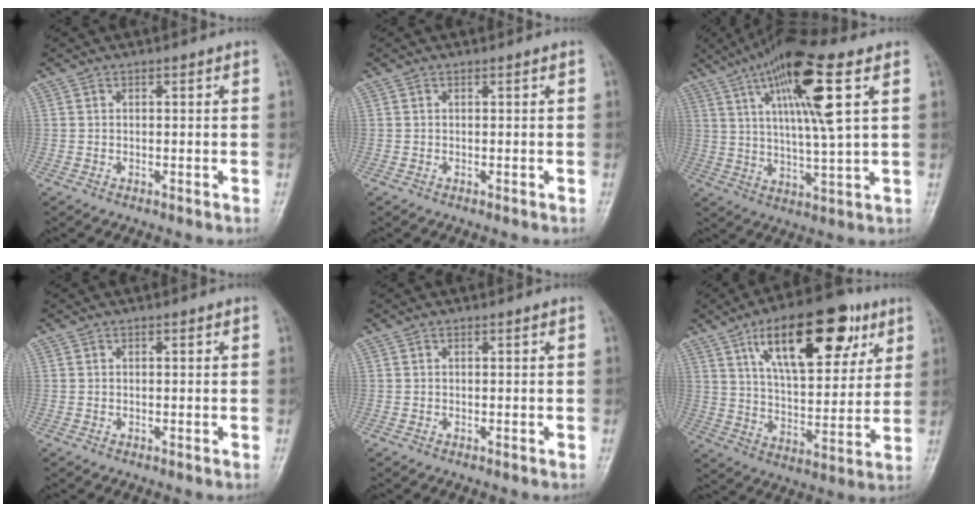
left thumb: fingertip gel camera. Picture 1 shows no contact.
{"total": 0.0}
{"total": 17.0, "force": [7.0, 2.8, 15.2], "torque": [-0.275, -0.007, 0.119]}
{"total": 0.0}
{"total": 0.0}
{"total": 22.6, "force": [11.1, 9.9, 16.9], "torque": [-0.223, -0.027, 0.184]}